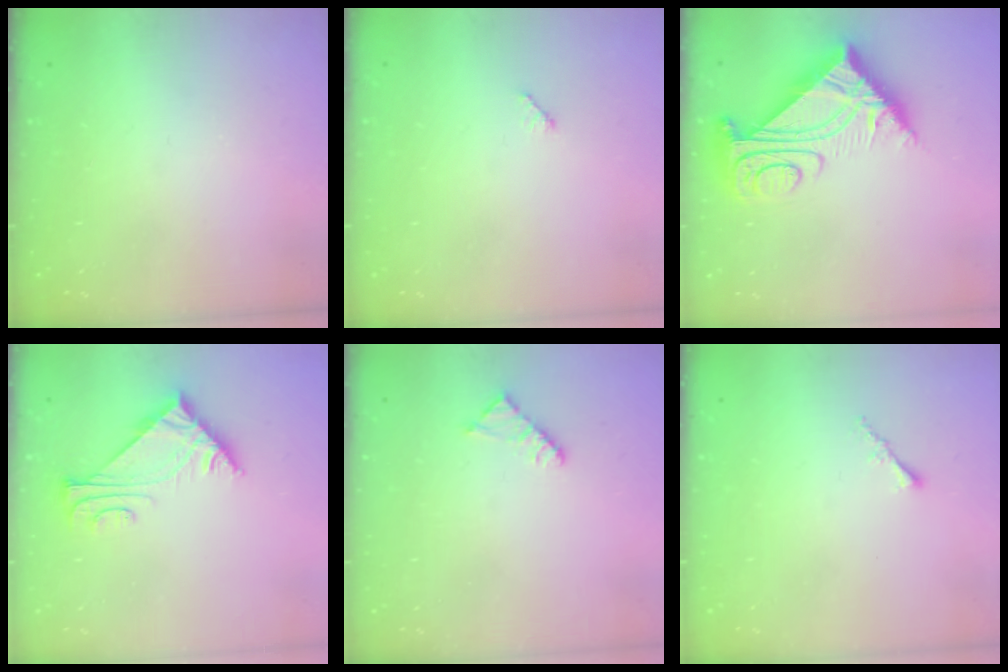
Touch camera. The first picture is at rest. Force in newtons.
{"total": 3.2, "press": 3.2, "slide": 0.4}
{"total": 10.3, "press": 10.2, "slide": 1.2}
{"total": 5.4, "press": 5.3, "slide": 1.0}
{"total": 2.3, "press": 2.3, "slide": 0.4}
{"total": 1.0, "press": 1.0, "slide": 0.4}